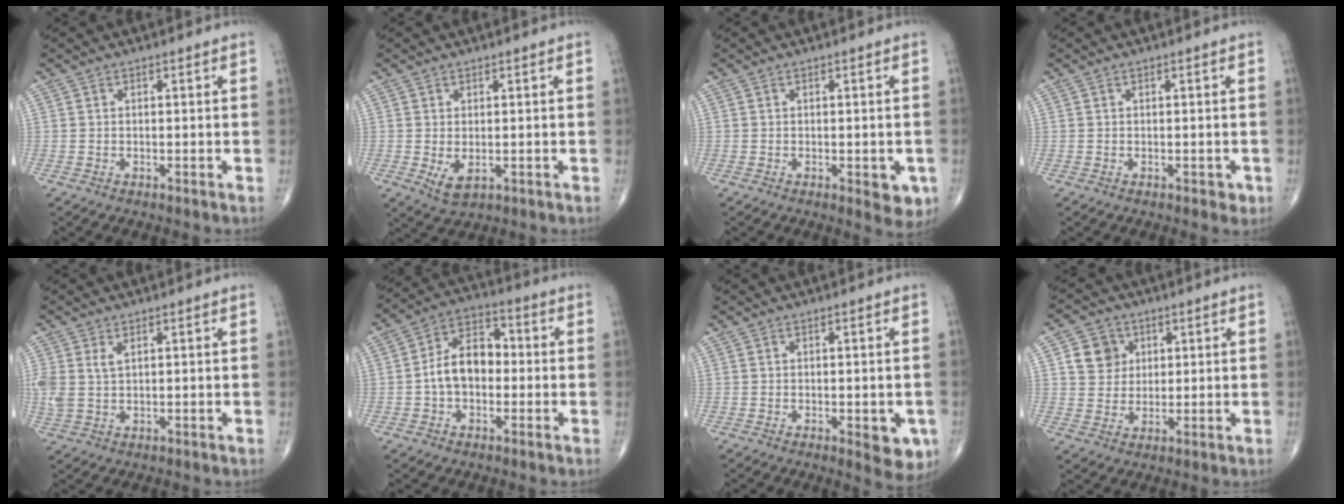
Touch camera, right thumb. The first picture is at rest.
{"total": 3.6, "force": [-0.6, 2.0, 2.9], "torque": [-0.045, -0.008, 0.001]}
{"total": 3.8, "force": [-1.2, 1.6, 3.2], "torque": [-0.018, -0.004, -0.012]}
{"total": 1.2, "force": [-0.4, 0.8, 0.9], "torque": [0.000, 0.000, -0.005]}
{"total": 4.2, "force": [1.4, 2.3, 3.2], "torque": [-0.084, 0.006, 0.036]}
{"total": 10.0, "force": [-0.8, 6.6, 7.4], "torque": [-0.110, 0.035, -0.027]}
{"total": 5.8, "force": [-1.8, 2.4, 5.0], "torque": [-0.038, -0.007, -0.017]}
{"total": 6.5, "force": [2.2, 5.8, 2.1], "torque": [-0.008, -0.006, 0.039]}